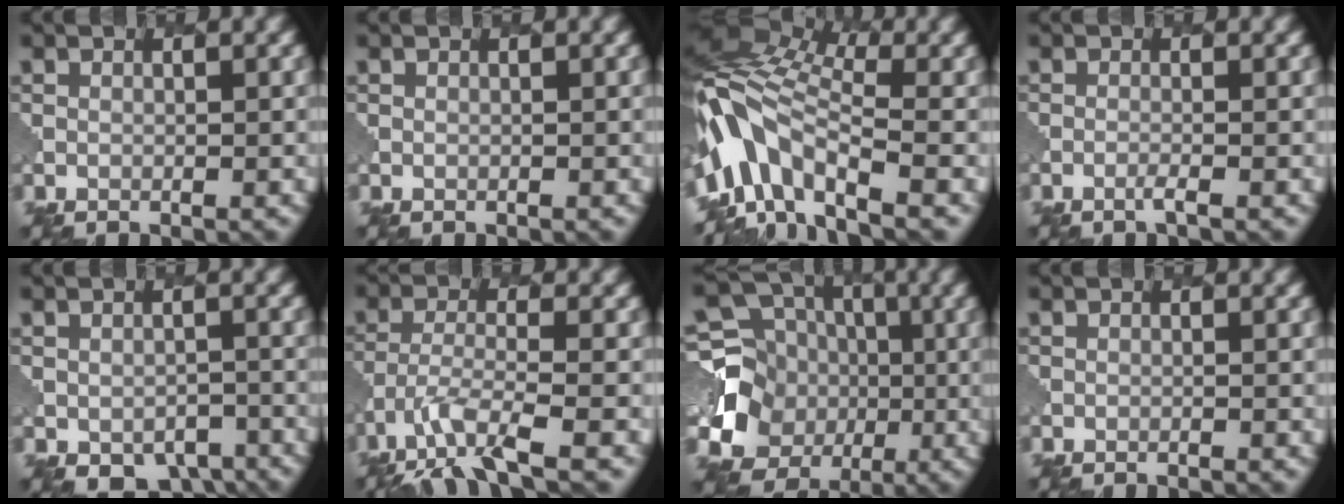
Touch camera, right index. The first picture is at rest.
{"total": 0.0}
{"total": 10.0, "force": [-3.0, 5.1, 8.1], "torque": [-0.148, 0.015, -0.071]}
{"total": 0.7, "force": [-0.5, 0.1, 0.6], "torque": [-0.008, 0.000, -0.016]}
{"total": 4.4, "force": [-2.7, 2.7, 2.2], "torque": [-0.022, -0.023, -0.026]}
{"total": 5.1, "force": [-3.3, 1.1, 3.7], "torque": [-0.077, -0.013, -0.068]}
{"total": 9.4, "force": [-1.1, 8.6, 3.7], "torque": [-0.075, -0.017, -0.023]}
{"total": 0.6, "force": [-0.4, 0.2, 0.3], "torque": [0.004, -0.005, -0.012]}